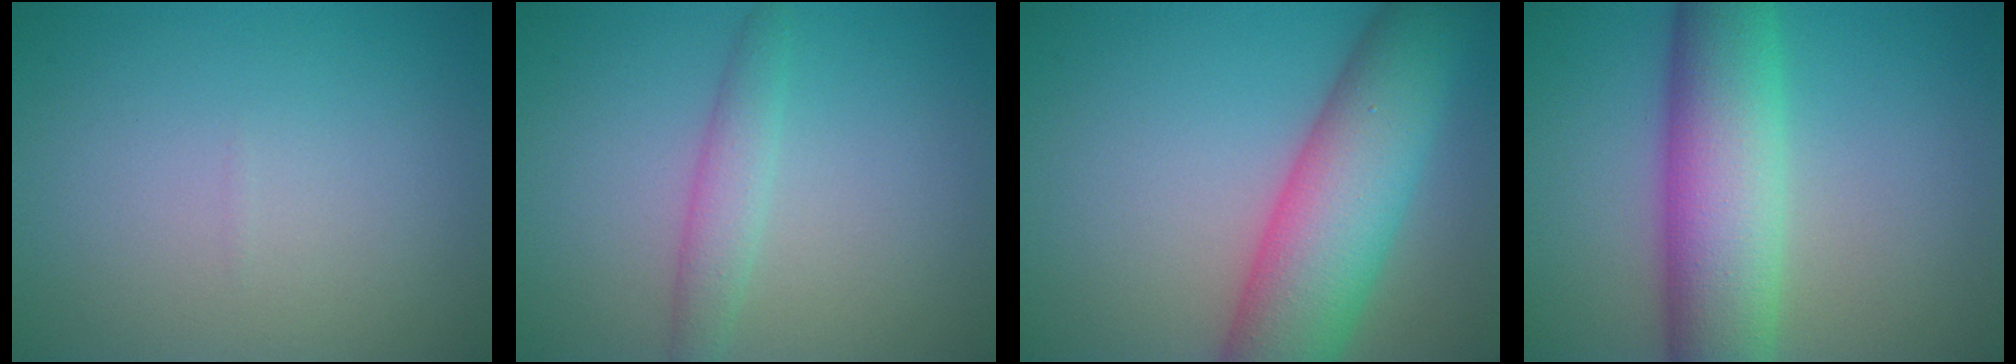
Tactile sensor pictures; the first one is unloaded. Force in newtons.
{"total": 2.3, "press": 2.3, "slide": 0.1}
{"total": 9.2, "press": 9.2, "slide": 0.5}
{"total": 9.4, "press": 9.4, "slide": 0.3}